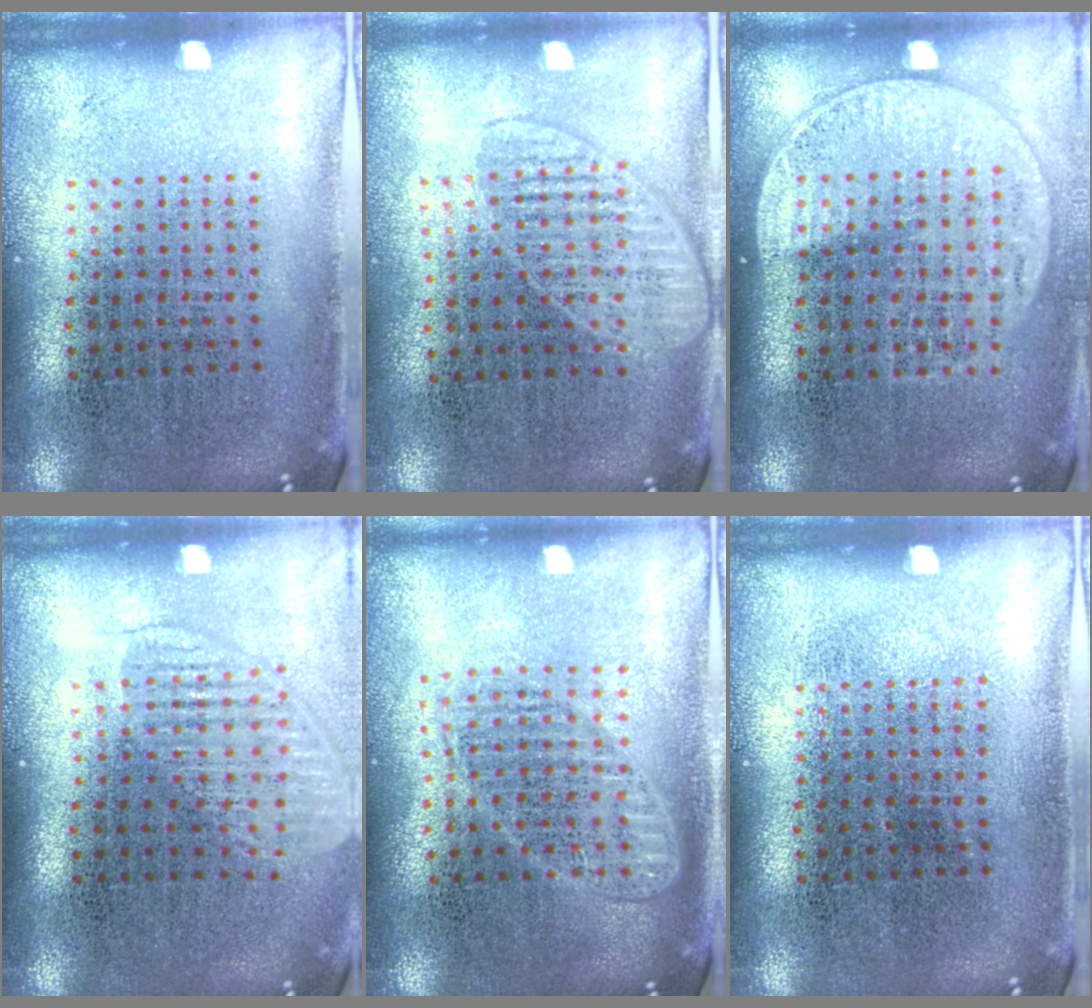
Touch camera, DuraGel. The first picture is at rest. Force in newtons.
{"total": 1.3, "press": 1.2, "slide": 0.6}
{"total": 1.6, "press": 1.4, "slide": 0.7}
{"total": 1.6, "press": 1.5, "slide": 0.8}
{"total": 1.6, "press": 1.4, "slide": 0.8}
{"total": 0.0}